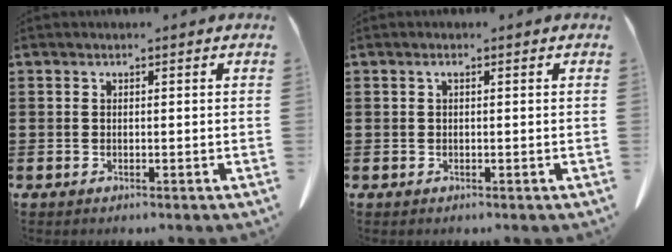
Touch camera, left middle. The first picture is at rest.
{"total": 0.7, "force": [0.1, 0.1, 0.7], "torque": [-0.015, -0.001, 0.003]}